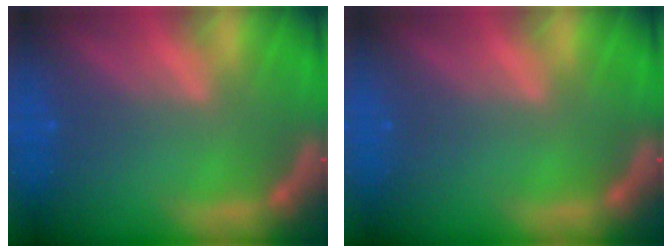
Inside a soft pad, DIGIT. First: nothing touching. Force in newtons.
{"total": 0.0}